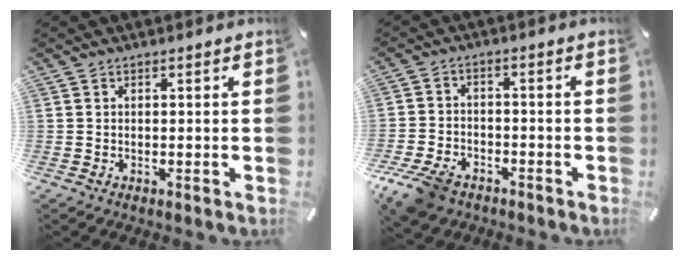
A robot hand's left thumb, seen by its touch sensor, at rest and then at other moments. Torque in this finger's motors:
{"motor_torque": [-0.06, 1.06, 0.80, 0.64, 0.18]}